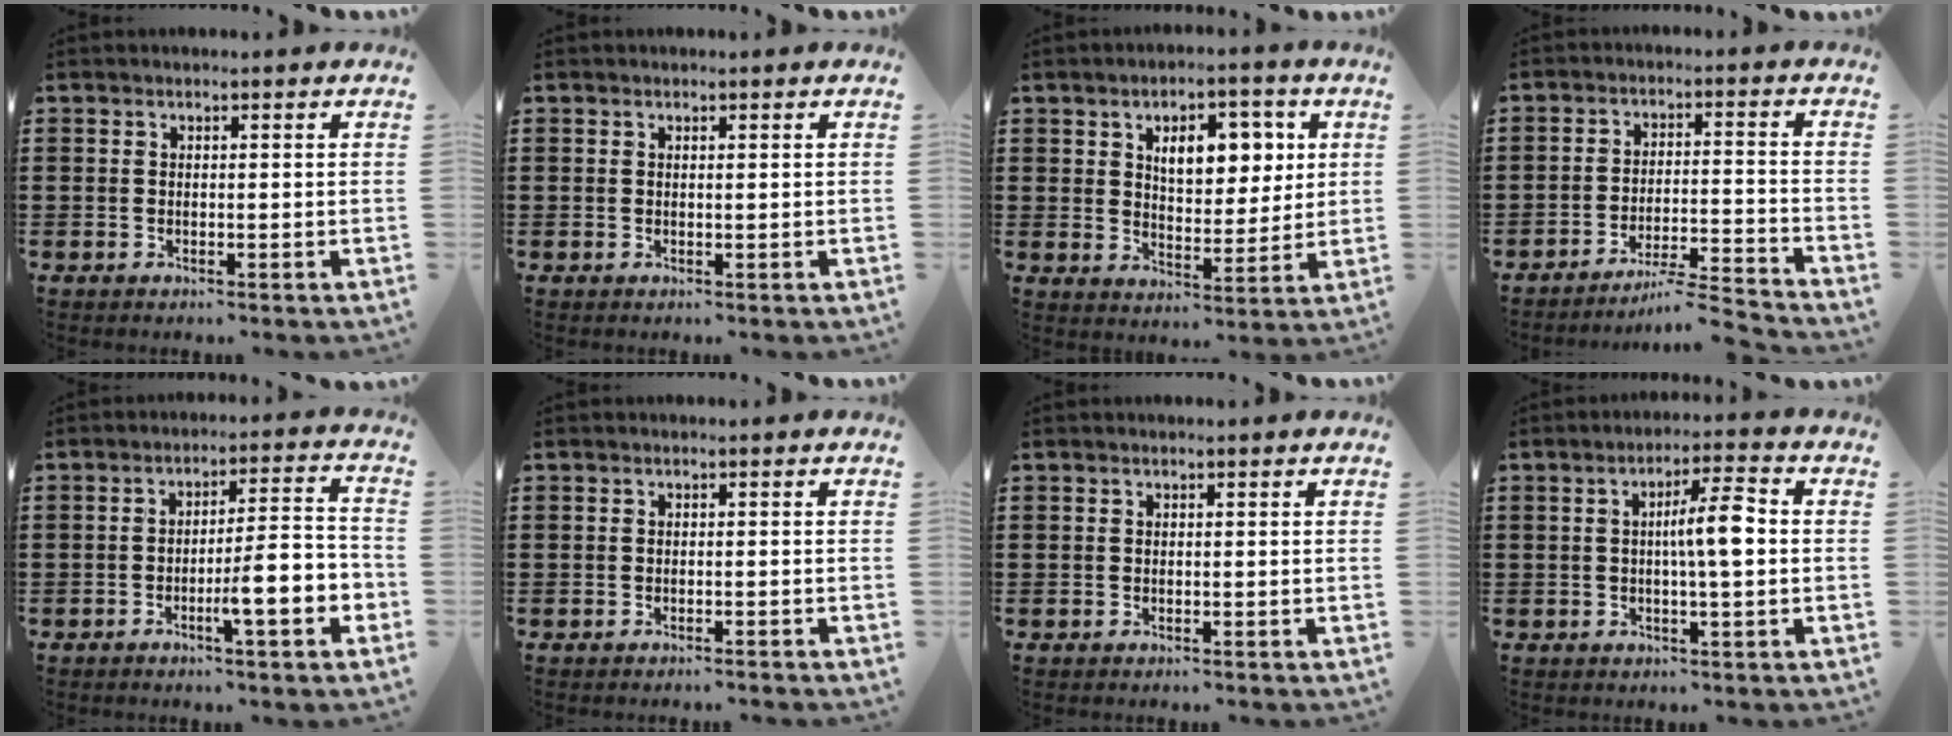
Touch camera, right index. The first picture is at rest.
{"total": 0.0}
{"total": 7.5, "force": [2.9, 4.4, 5.4], "torque": [-0.089, 0.004, 0.043]}
{"total": 5.4, "force": [-4.9, -0.2, 2.2], "torque": [-0.046, -0.012, -0.098]}
{"total": 8.0, "force": [-3.3, 1.0, 7.3], "torque": [-0.109, -0.004, -0.056]}
{"total": 0.6, "force": [-0.5, -0.1, 0.2], "torque": [-0.005, -0.001, -0.011]}
{"total": 0.0}
{"total": 6.3, "force": [0.1, 0.9, 6.3], "torque": [-0.114, 0.005, -0.003]}